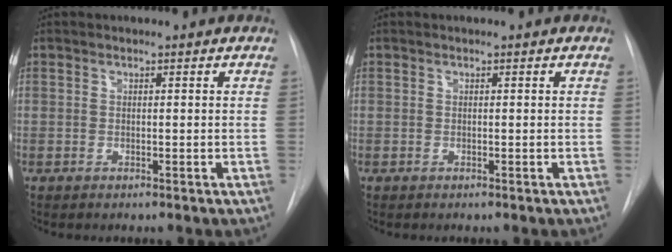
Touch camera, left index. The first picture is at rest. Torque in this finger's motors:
{"motor_torque": [0.00, 0.00, 0.00, 0.00]}